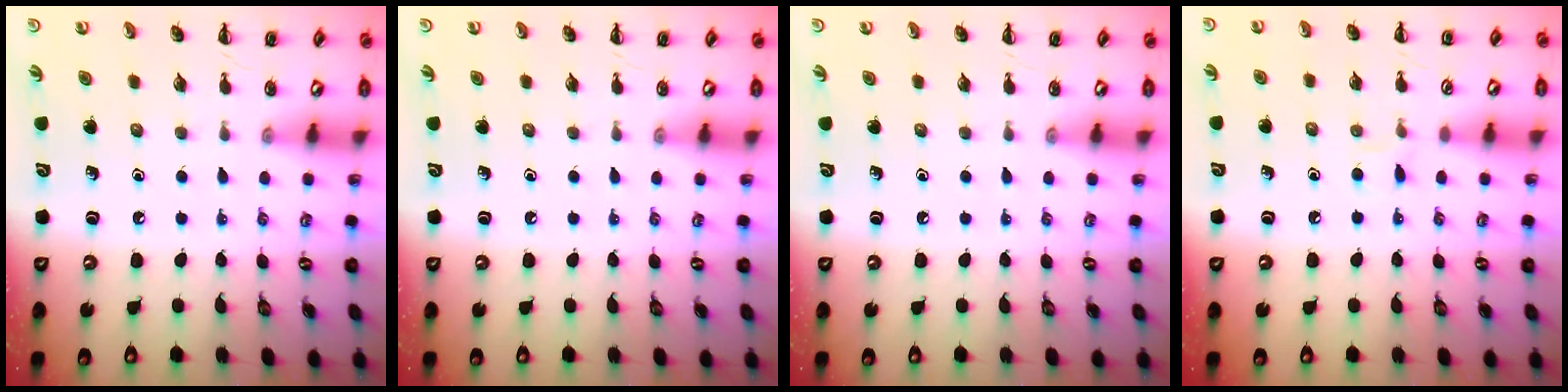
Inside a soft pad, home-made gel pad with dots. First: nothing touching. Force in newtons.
{"total": 0.0}
{"total": 0.0}
{"total": 3.9, "press": 3.6, "slide": 1.5}